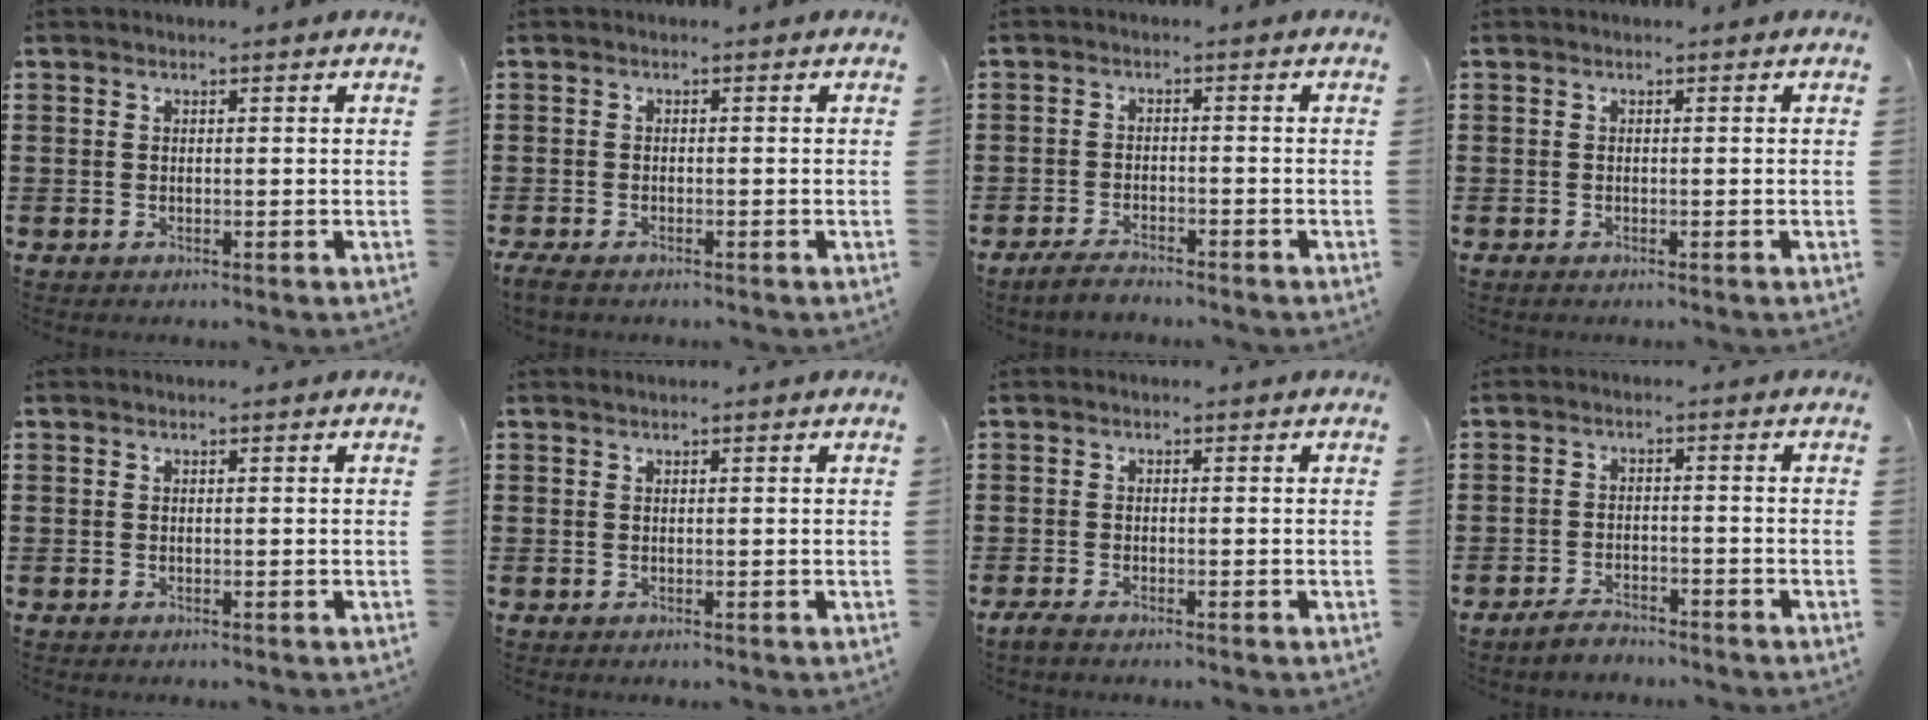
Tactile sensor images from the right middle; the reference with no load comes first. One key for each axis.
{"total": 1.1, "fx": -0.9, "fy": 0.2, "fz": 0.7, "tx": -0.021, "ty": -0.004, "tz": -0.019}
{"total": 2.6, "fx": -2.3, "fy": 0.6, "fz": 1.0, "tx": -0.027, "ty": 0.002, "tz": -0.049}
{"total": 0.0}
{"total": 0.0}
{"total": 0.0}
{"total": 1.0, "fx": -0.8, "fy": 0.0, "fz": 0.7, "tx": -0.020, "ty": -0.006, "tz": -0.016}
{"total": 2.6, "fx": -2.4, "fy": 0.5, "fz": 0.8, "tx": -0.017, "ty": 0.005, "tz": -0.049}